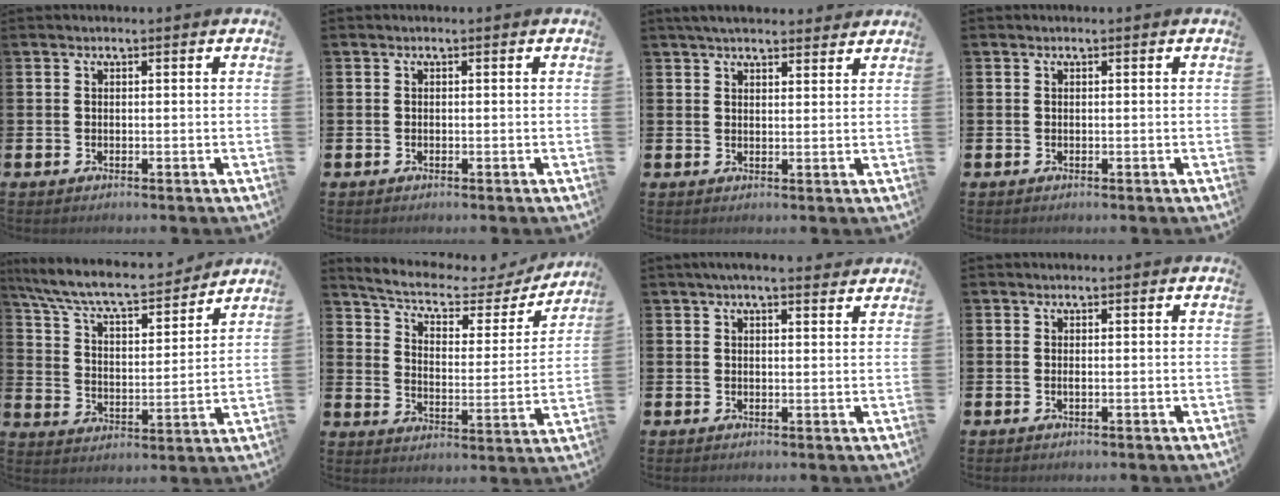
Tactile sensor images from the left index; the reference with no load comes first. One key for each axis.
{"total": 0.0}
{"total": 3.4, "fx": 3.2, "fy": 0.7, "fz": 1.0, "tx": -0.025, "ty": -0.008, "tz": 0.059}
{"total": 0.0}
{"total": 8.2, "fx": 7.6, "fy": 1.5, "fz": 2.8, "tx": -0.096, "ty": -0.055, "tz": 0.129}
{"total": 6.0, "fx": 5.1, "fy": 2.1, "fz": 2.5, "tx": -0.075, "ty": -0.040, "tz": 0.078}
{"total": 2.7, "fx": 2.3, "fy": 0.4, "fz": 1.2, "tx": -0.021, "ty": -0.008, "tz": 0.039}
{"total": 0.0}